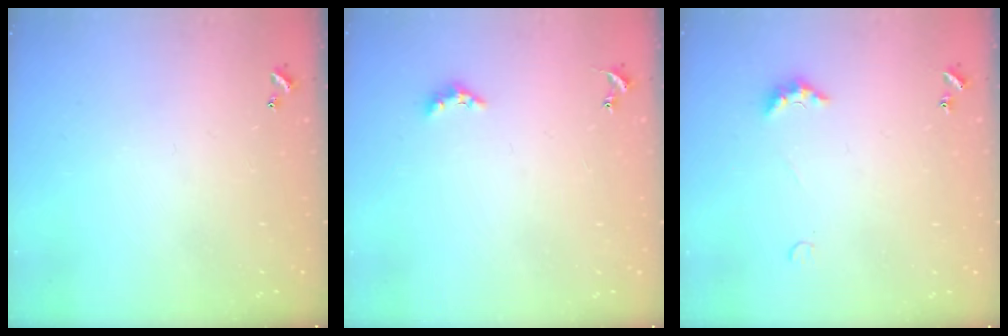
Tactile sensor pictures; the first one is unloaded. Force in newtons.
{"total": 2.9, "press": 2.9, "slide": 0.6}
{"total": 2.7, "press": 2.6, "slide": 0.7}